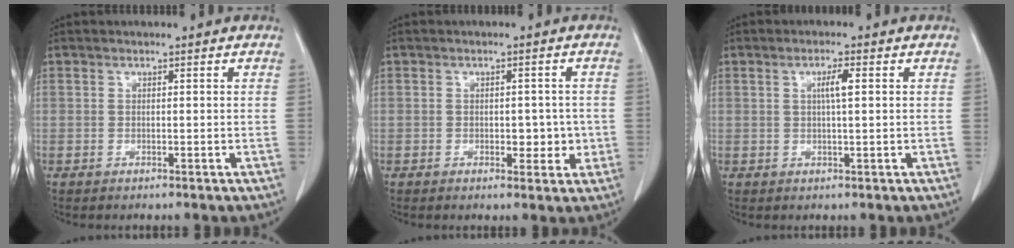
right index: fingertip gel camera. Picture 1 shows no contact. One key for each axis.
{"total": 3.6, "fx": -0.5, "fy": 2.2, "fz": 2.8, "tx": -0.025, "ty": 0.004, "tz": -0.001}
{"total": 2.6, "fx": 0.6, "fy": 0.1, "fz": 2.6, "tx": -0.046, "ty": 0.002, "tz": 0.010}